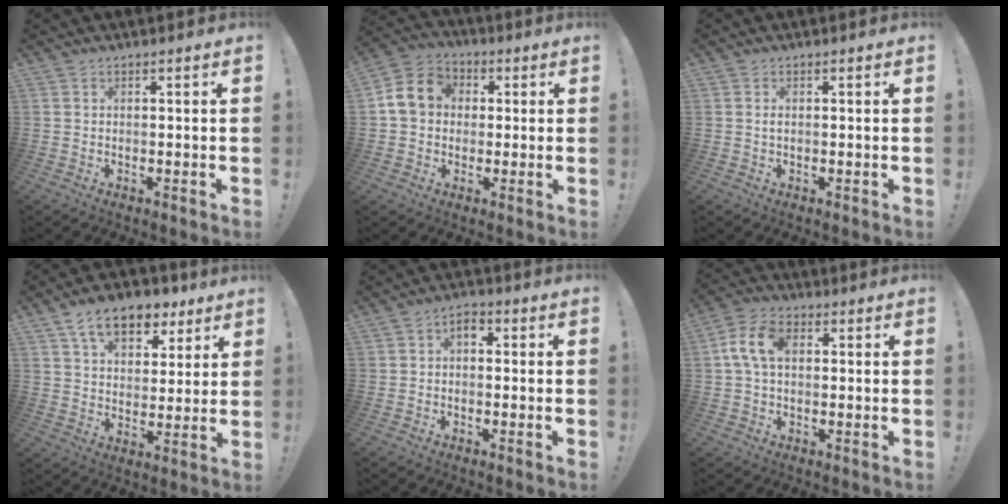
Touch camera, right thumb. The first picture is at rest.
{"total": 10.6, "force": [1.6, 9.0, 5.3], "torque": [-0.089, 0.016, 0.038]}
{"total": 0.7, "force": [0.0, 0.2, 0.7], "torque": [-0.014, 0.001, 0.001]}
{"total": 13.2, "force": [7.8, 7.9, 7.2], "torque": [-0.116, -0.034, 0.143]}
{"total": 2.8, "force": [-0.2, 1.8, 2.2], "torque": [-0.032, 0.003, -0.006]}
{"total": 9.1, "force": [1.5, 5.8, 6.9], "torque": [-0.133, 0.012, 0.030]}